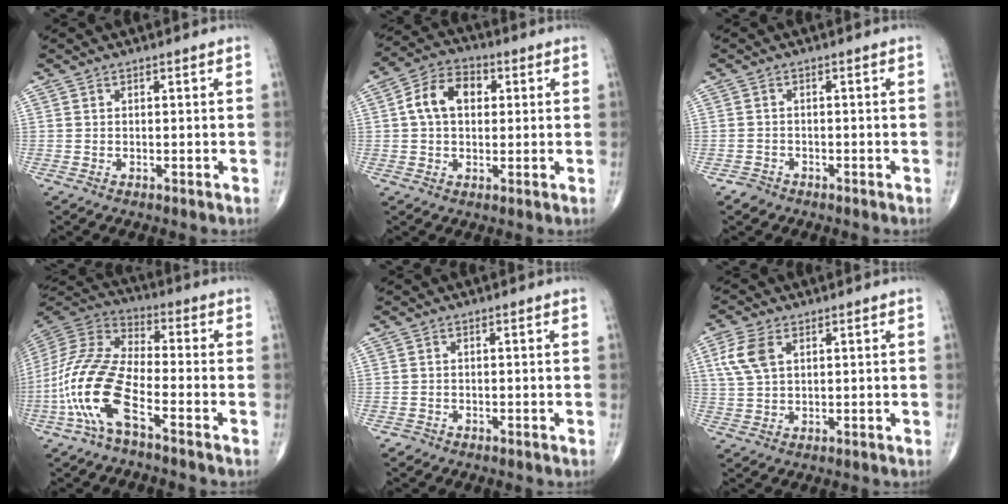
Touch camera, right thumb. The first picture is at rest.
{"total": 9.1, "force": [1.6, 6.1, 6.5], "torque": [-0.104, 0.021, 0.020]}
{"total": 1.7, "force": [-1.3, 1.1, -0.2], "torque": [0.004, 0.006, -0.025]}
{"total": 16.3, "force": [-6.8, 5.8, 13.6], "torque": [-0.305, 0.036, -0.138]}
{"total": 0.7, "force": [-0.5, 0.4, -0.3], "torque": [0.008, 0.003, -0.014]}
{"total": 6.4, "force": [2.3, 3.7, 4.6], "torque": [-0.106, 0.004, 0.050]}